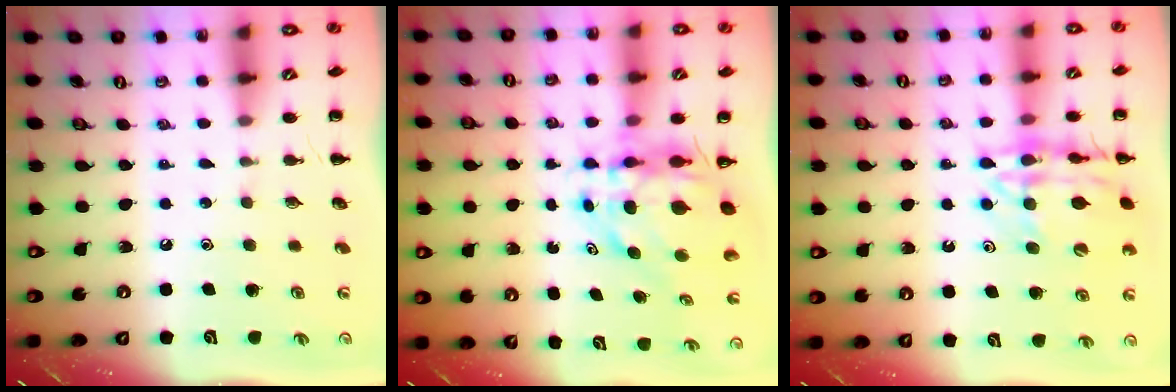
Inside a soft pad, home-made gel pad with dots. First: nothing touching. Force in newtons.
{"total": 7.6, "press": 7.1, "slide": 2.7}
{"total": 17.4, "press": 17.2, "slide": 2.4}